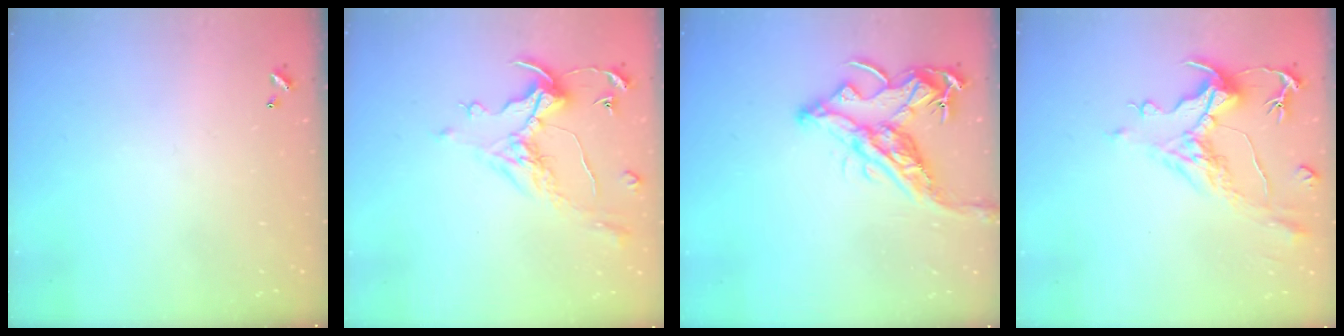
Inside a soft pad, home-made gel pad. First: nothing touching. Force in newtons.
{"total": 0.9, "press": 0.7, "slide": 0.5}
{"total": 15.3, "press": 15.2, "slide": 1.9}
{"total": 1.5, "press": 0.4, "slide": 1.4}